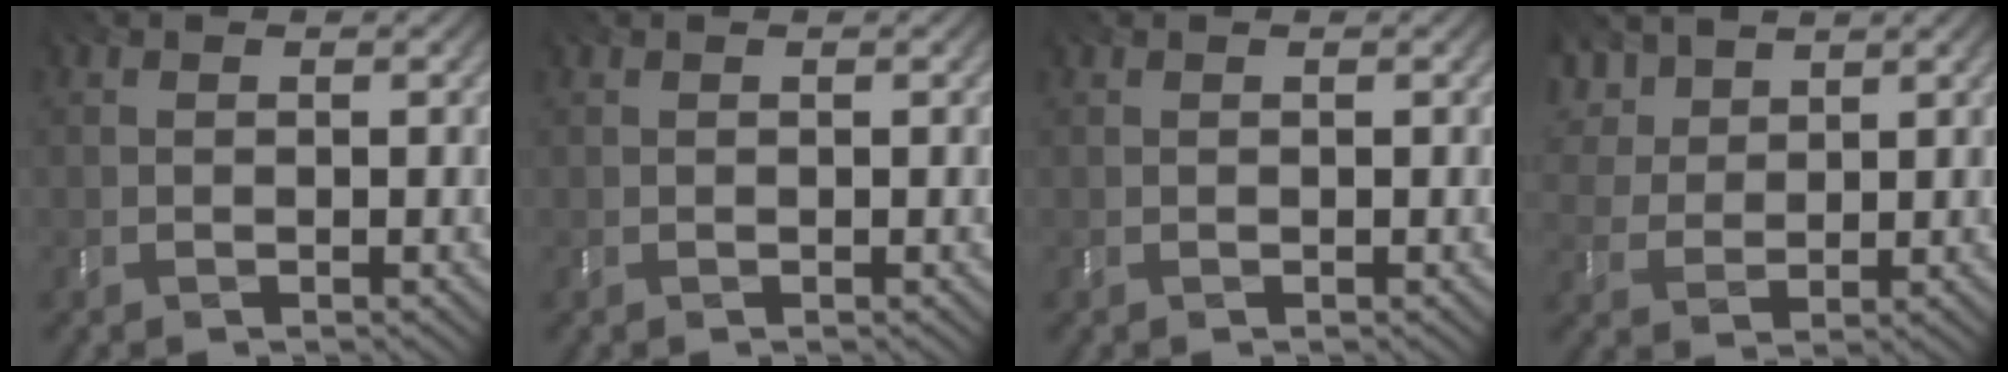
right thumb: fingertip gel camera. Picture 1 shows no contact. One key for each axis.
{"total": 0.0}
{"total": 0.0}
{"total": 5.4, "fx": 3.4, "fy": 3.2, "fz": 2.7, "tx": -0.086, "ty": 0.011, "tz": 0.056}